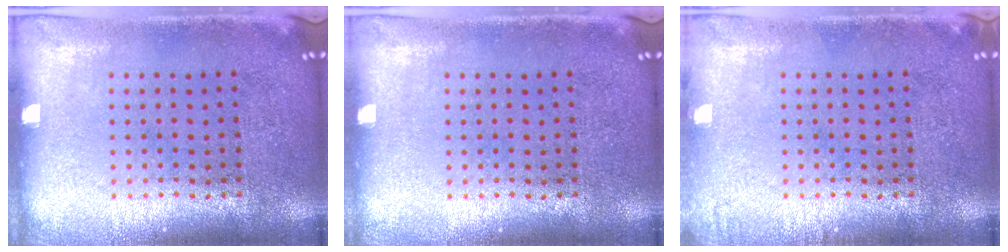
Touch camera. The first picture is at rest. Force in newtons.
{"total": 0.0}
{"total": 0.7, "press": 0.7, "slide": 0.1}